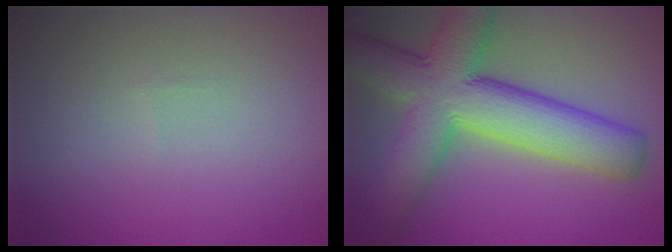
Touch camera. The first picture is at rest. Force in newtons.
{"total": 10.6, "press": 10.5, "slide": 0.4}